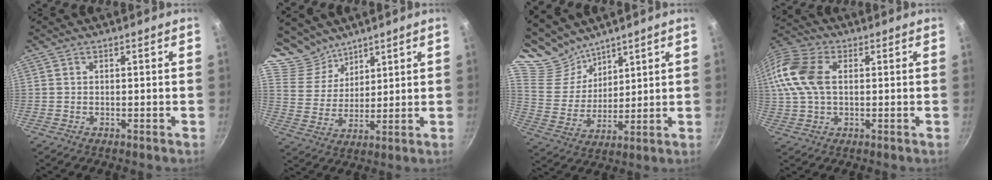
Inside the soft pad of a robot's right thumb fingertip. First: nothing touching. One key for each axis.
{"total": 9.0, "fx": 7.6, "fy": 4.7, "fz": 1.1, "tx": 0.006, "ty": -0.034, "tz": 0.150}
{"total": 10.4, "fx": 9.2, "fy": 4.5, "fz": 1.7, "tx": -0.007, "ty": -0.047, "tz": 0.192}
{"total": 15.3, "fx": 2.2, "fy": 9.9, "fz": 11.4, "tx": -0.252, "ty": 0.026, "tz": 0.031}